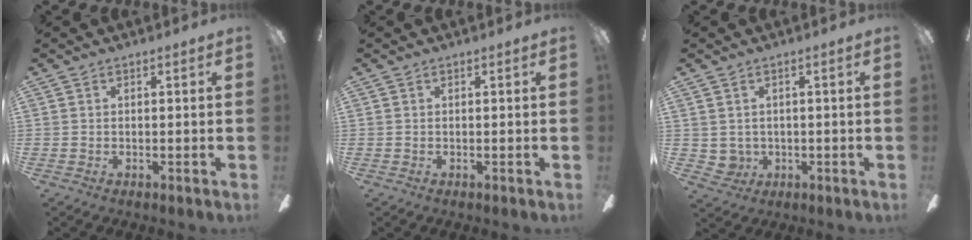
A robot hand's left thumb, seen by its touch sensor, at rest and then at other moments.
{"total": 0.0}
{"total": 3.1, "force": [1.2, 2.8, 0.4], "torque": [-0.025, -0.002, 0.022]}